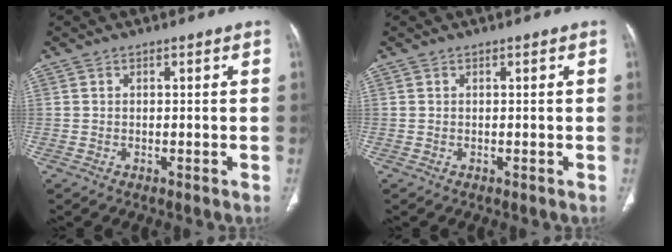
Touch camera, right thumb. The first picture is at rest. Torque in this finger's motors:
{"motor_torque": [0.02, 0.02, 0.01, -0.02, 0.00]}